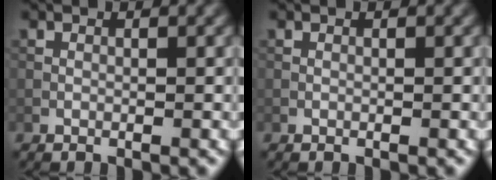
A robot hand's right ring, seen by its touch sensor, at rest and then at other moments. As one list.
[{"total": 0.0}]